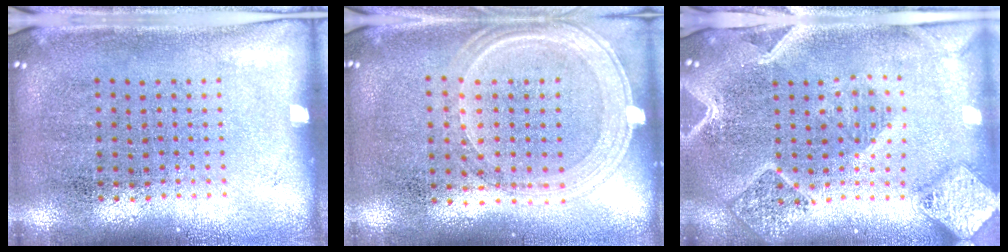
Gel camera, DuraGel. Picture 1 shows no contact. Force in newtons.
{"total": 1.2, "press": 1.2, "slide": 0.3}
{"total": 2.8, "press": 2.4, "slide": 1.4}